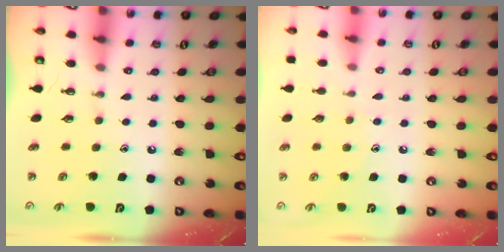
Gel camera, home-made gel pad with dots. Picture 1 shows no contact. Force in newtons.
{"total": 5.2, "press": 5.2, "slide": 0.6}